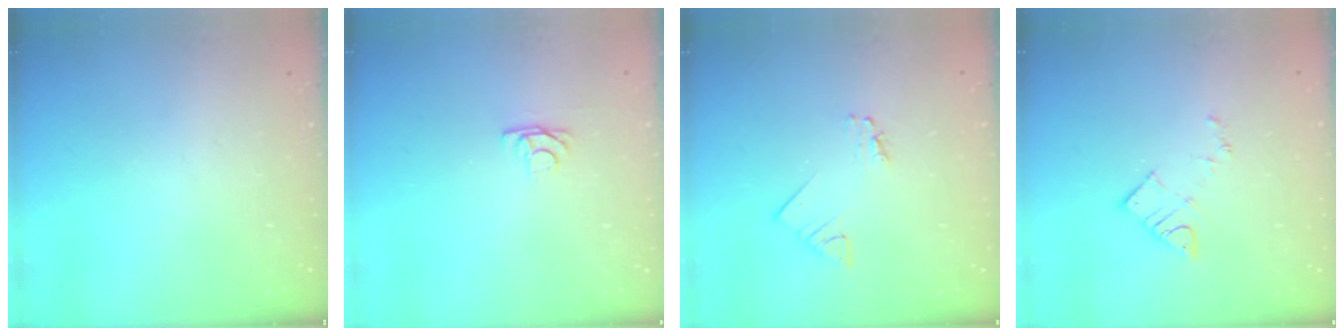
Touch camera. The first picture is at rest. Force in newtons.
{"total": 4.2, "press": 4.2, "slide": 0.4}
{"total": 2.4, "press": 2.4, "slide": 0.1}
{"total": 6.2, "press": 6.1, "slide": 0.6}